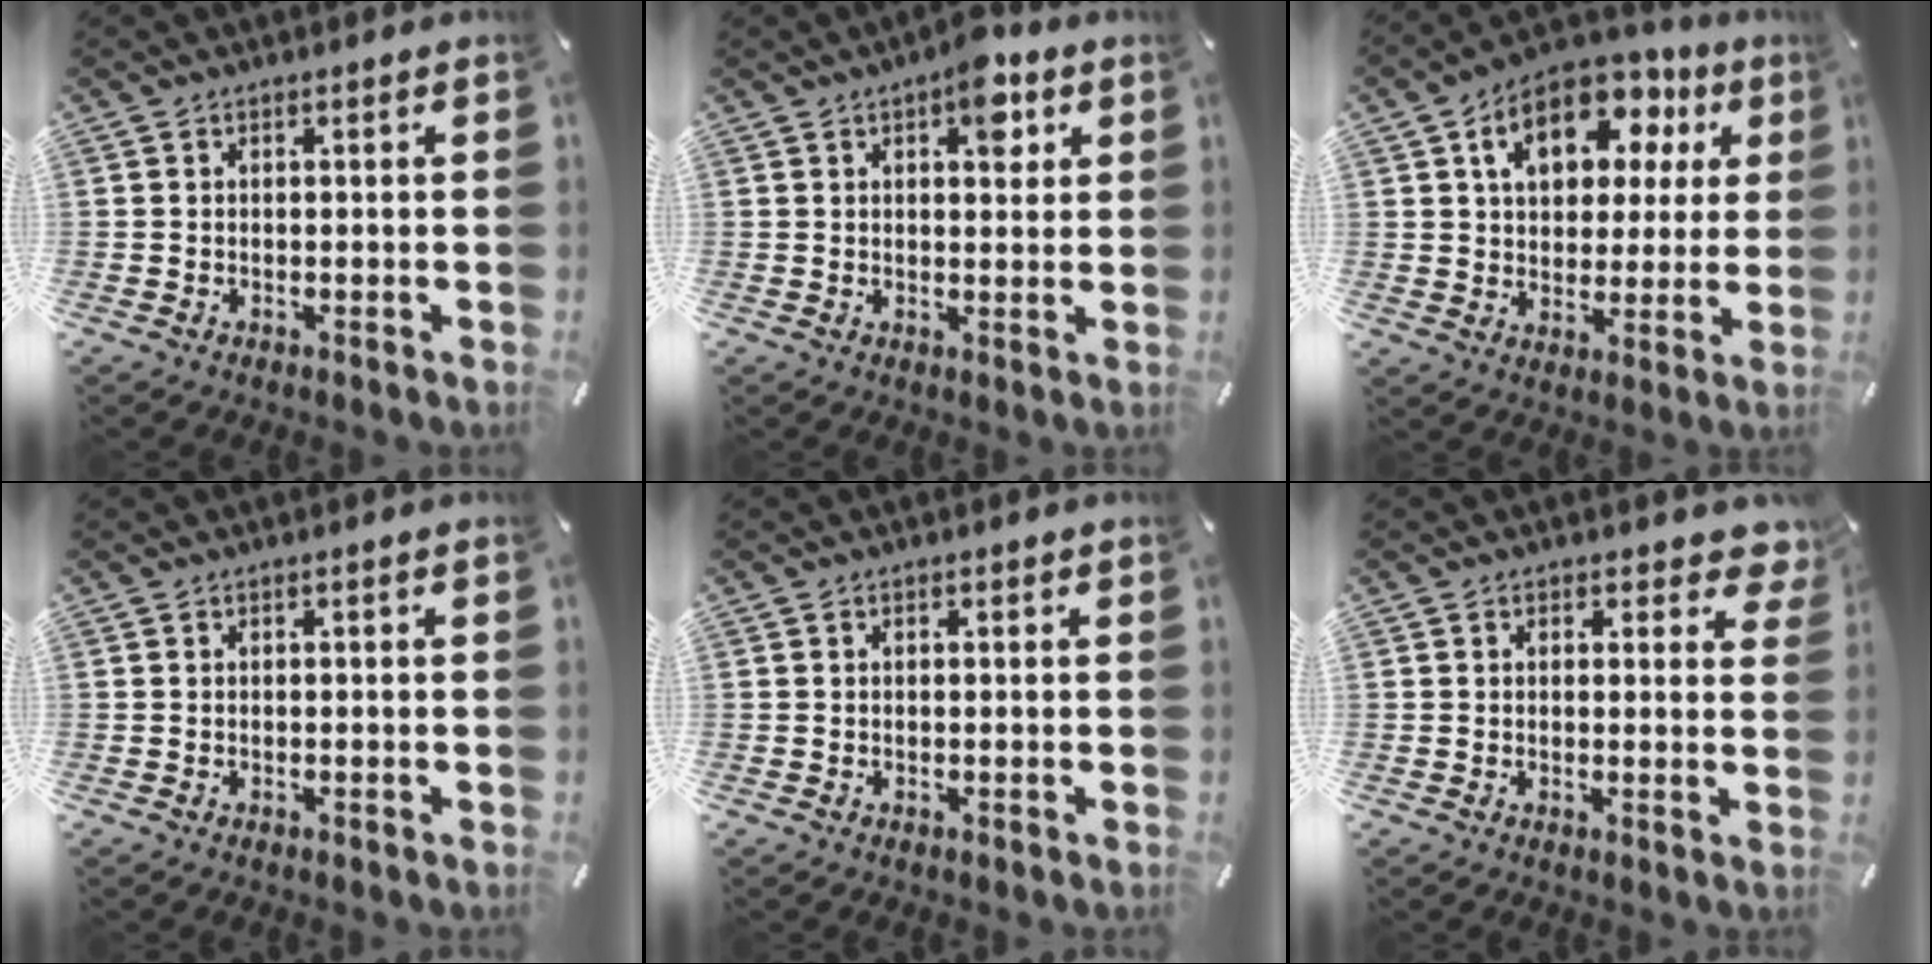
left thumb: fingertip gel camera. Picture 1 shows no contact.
{"total": 7.5, "force": [3.4, 3.8, 5.4], "torque": [-0.056, -0.014, 0.051]}
{"total": 14.9, "force": [6.6, 10.1, 8.8], "torque": [-0.138, -0.019, 0.117]}
{"total": 0.0}
{"total": 0.0}
{"total": 3.6, "force": [2.0, 2.2, 2.0], "torque": [-0.012, -0.008, 0.030]}